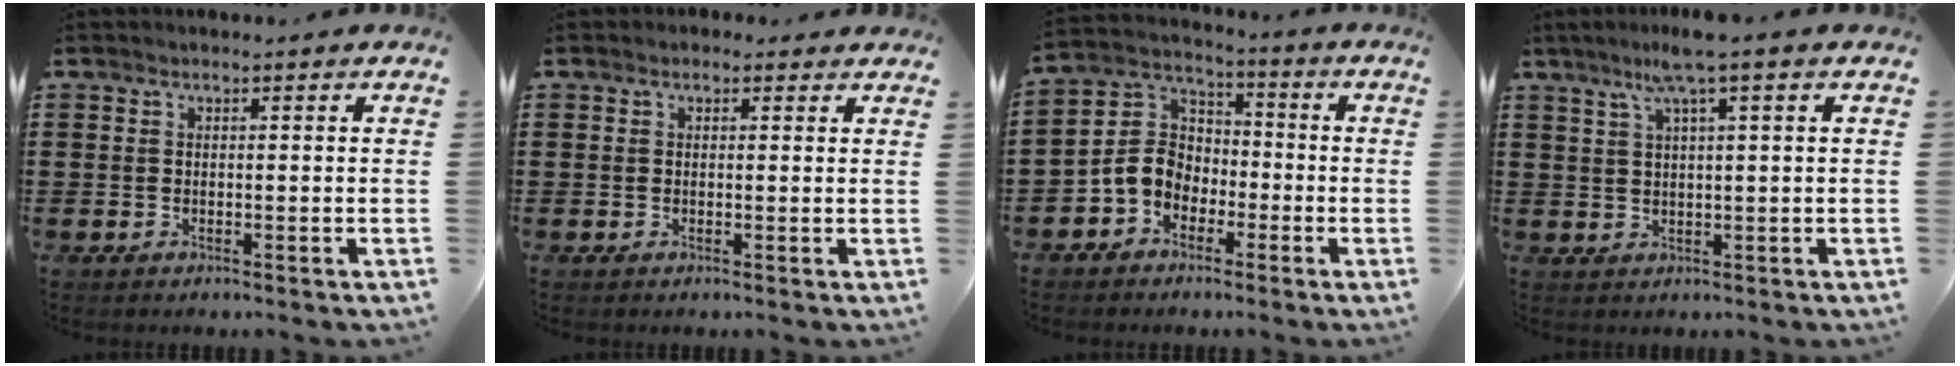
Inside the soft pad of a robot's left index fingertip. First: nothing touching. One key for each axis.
{"total": 1.0, "fx": 0.5, "fy": 0.7, "fz": 0.4, "tx": -0.010, "ty": 0.007, "tz": 0.009}
{"total": 6.3, "fx": -2.6, "fy": 5.1, "fz": 2.6, "tx": -0.085, "ty": 0.008, "tz": -0.061}
{"total": 5.1, "fx": 2.6, "fy": -0.3, "fz": 4.4, "tx": -0.090, "ty": 0.003, "tz": 0.042}